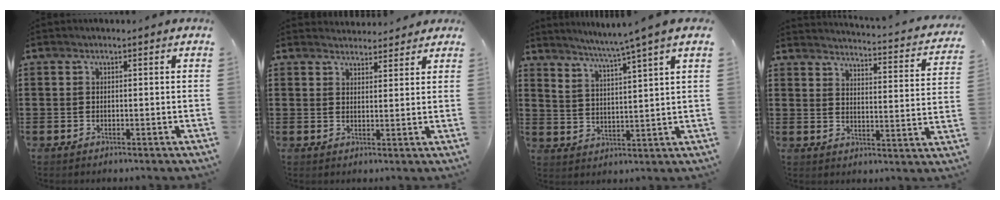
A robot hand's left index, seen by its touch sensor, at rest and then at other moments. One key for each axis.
{"total": 2.8, "fx": 2.7, "fy": 0.8, "fz": 0.0, "tx": 0.000, "ty": -0.007, "tz": 0.049}
{"total": 4.0, "fx": 3.4, "fy": -1.4, "fz": 1.6, "tx": -0.046, "ty": -0.032, "tz": 0.050}
{"total": 2.7, "fx": 2.6, "fy": -0.5, "fz": 0.6, "tx": -0.024, "ty": -0.033, "tz": 0.035}